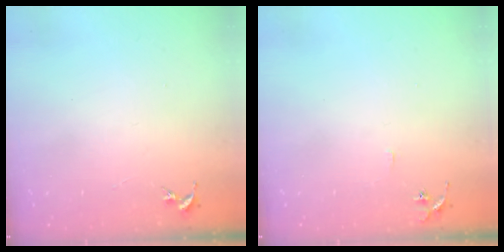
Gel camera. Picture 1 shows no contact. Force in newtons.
{"total": 5.2, "press": 5.2, "slide": 0.5}